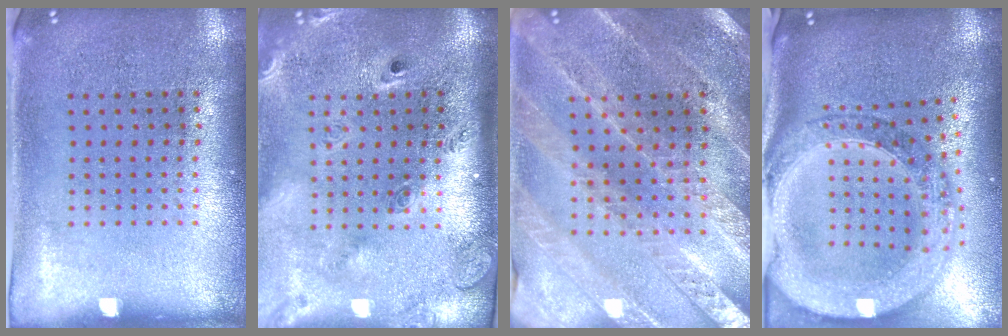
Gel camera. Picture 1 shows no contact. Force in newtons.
{"total": 2.7, "press": 2.0, "slide": 1.8}
{"total": 2.4, "press": 2.4, "slide": 0.4}
{"total": 3.0, "press": 2.5, "slide": 1.6}